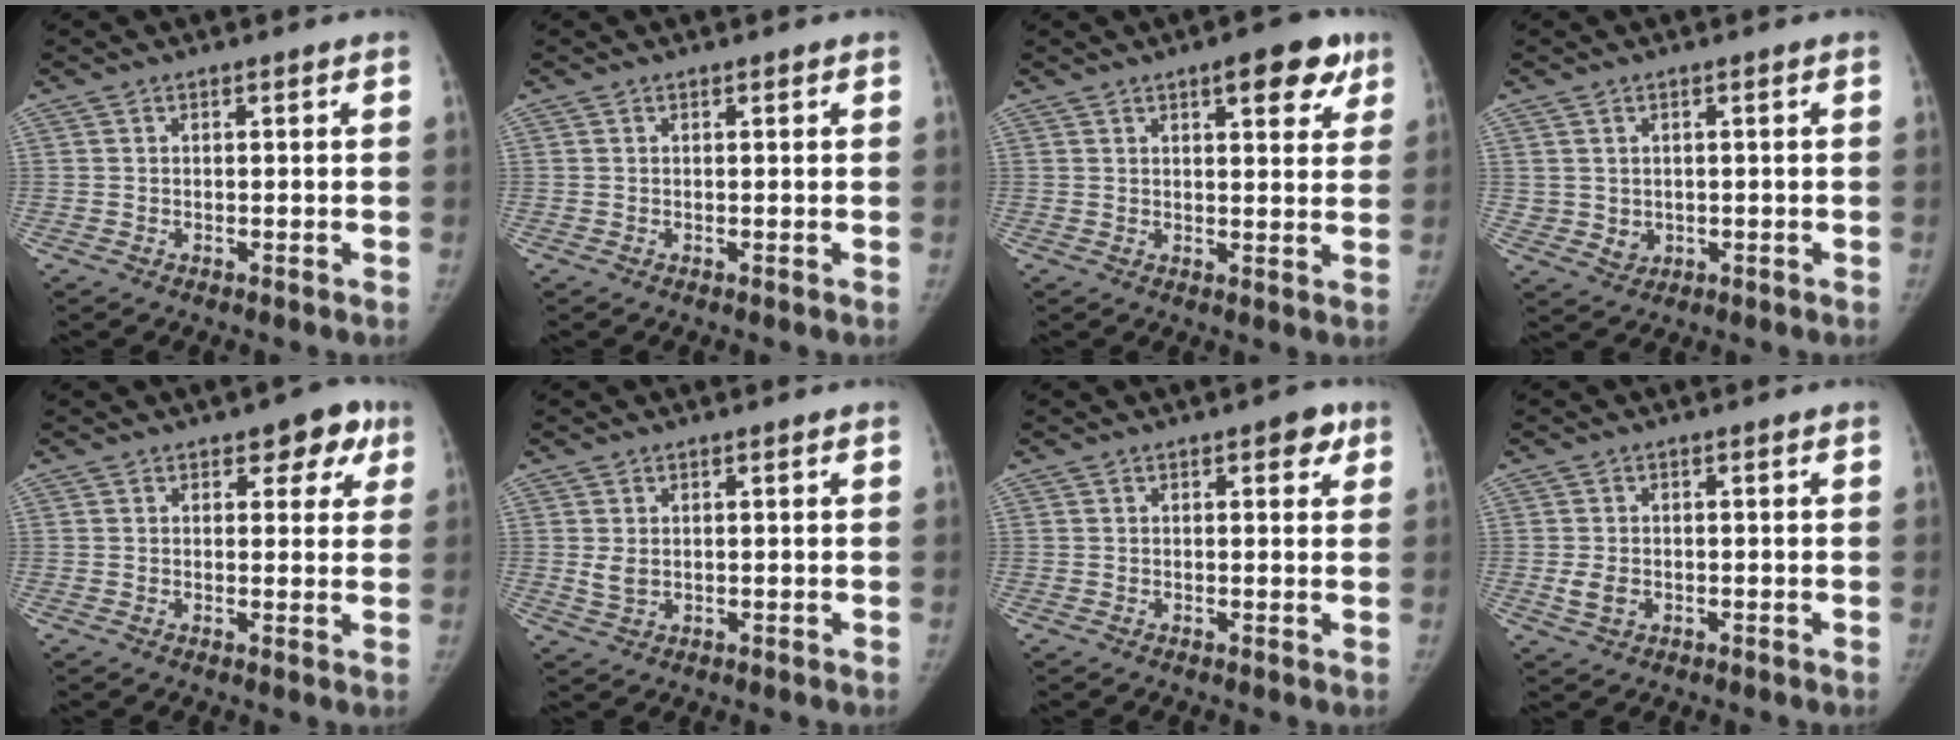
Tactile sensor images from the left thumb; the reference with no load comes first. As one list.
[{"total": 0.0}, {"total": 8.8, "force": [4.9, 3.4, 6.4], "torque": [-0.050, -0.015, 0.059]}, {"total": 2.8, "force": [0.2, 2.6, 1.0], "torque": [-0.010, -0.004, 0.017]}, {"total": 6.0, "force": [3.1, 3.5, 3.8], "torque": [-0.003, -0.006, 0.031]}, {"total": 2.2, "force": [0.4, 1.6, 1.5], "torque": [-0.022, -0.007, 0.014]}, {"total": 3.3, "force": [1.6, 1.6, 2.3], "torque": [-0.008, -0.001, 0.014]}, {"total": 2.9, "force": [-0.7, 2.1, 1.9], "torque": [-0.033, -0.001, -0.008]}]